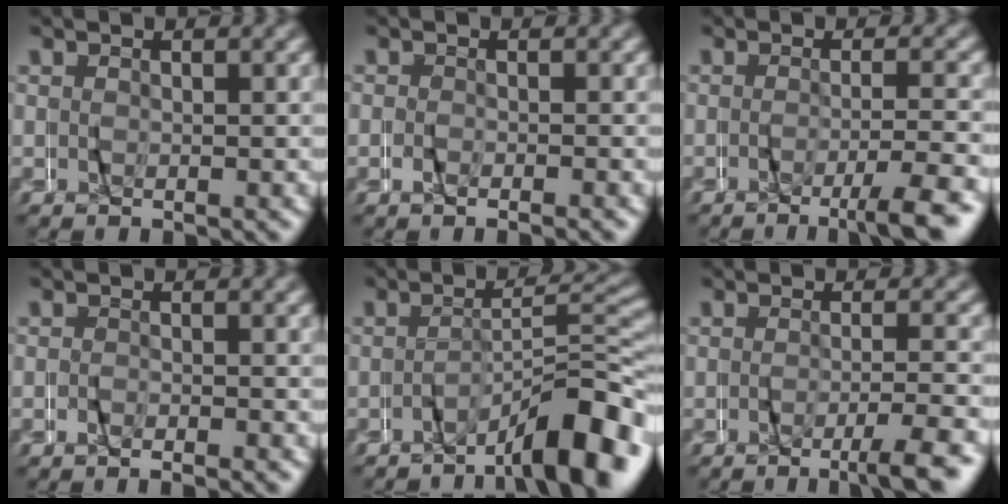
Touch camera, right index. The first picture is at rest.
{"total": 1.2, "force": [-1.1, -0.5, -0.1], "torque": [-0.001, -0.001, -0.022]}
{"total": 4.1, "force": [-3.2, -0.5, 2.5], "torque": [-0.038, -0.003, -0.056]}
{"total": 1.5, "force": [-1.4, -0.5, -0.2], "torque": [0.001, 0.001, -0.028]}
{"total": 7.5, "force": [-5.3, 1.2, 5.1], "torque": [-0.064, 0.004, -0.087]}
{"total": 3.7, "force": [-3.0, -0.5, 2.1], "torque": [-0.033, -0.002, -0.052]}